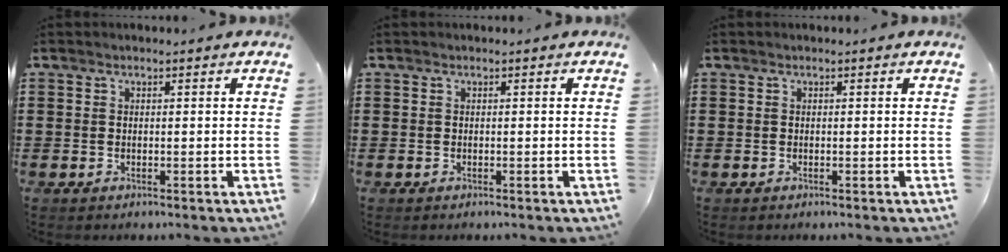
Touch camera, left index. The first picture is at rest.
{"total": 0.0}
{"total": 0.0}